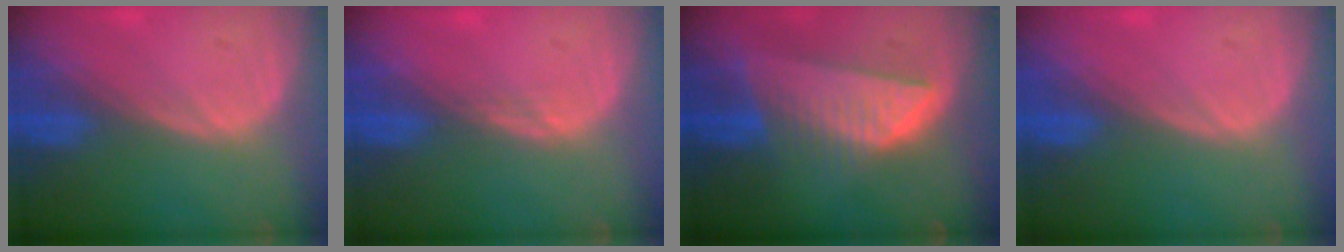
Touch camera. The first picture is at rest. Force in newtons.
{"total": 1.0, "press": 0.8, "slide": 0.7}
{"total": 8.3, "press": 7.3, "slide": 4.0}
{"total": 0.0}